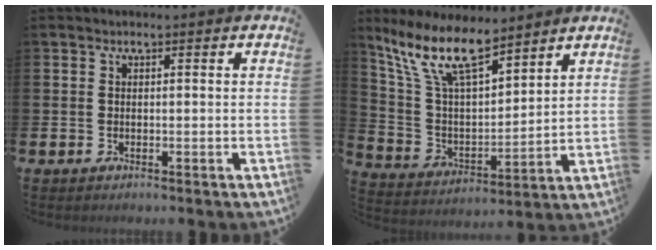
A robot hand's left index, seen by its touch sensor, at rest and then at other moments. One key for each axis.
{"total": 11.5, "fx": 9.2, "fy": 3.1, "fz": 6.3, "tx": -0.159, "ty": -0.039, "tz": 0.166}